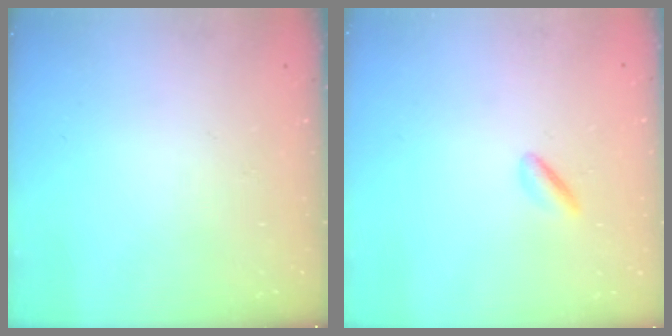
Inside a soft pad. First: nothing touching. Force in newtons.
{"total": 1.6, "press": 1.3, "slide": 0.8}